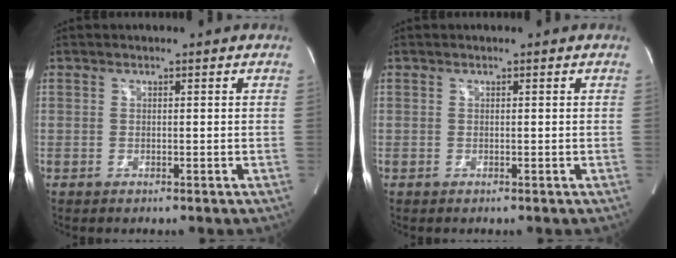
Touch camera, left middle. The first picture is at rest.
{"total": 0.0}